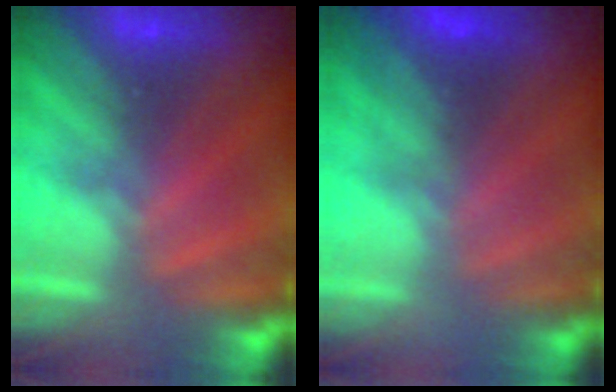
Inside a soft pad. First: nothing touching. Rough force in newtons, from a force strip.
{"total": 2.9}